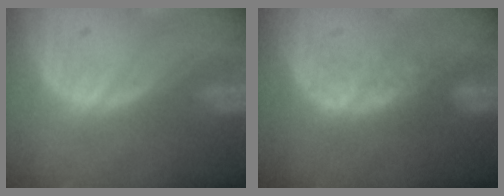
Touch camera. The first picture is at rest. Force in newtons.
{"total": 3.3, "press": 3.0, "slide": 1.4}